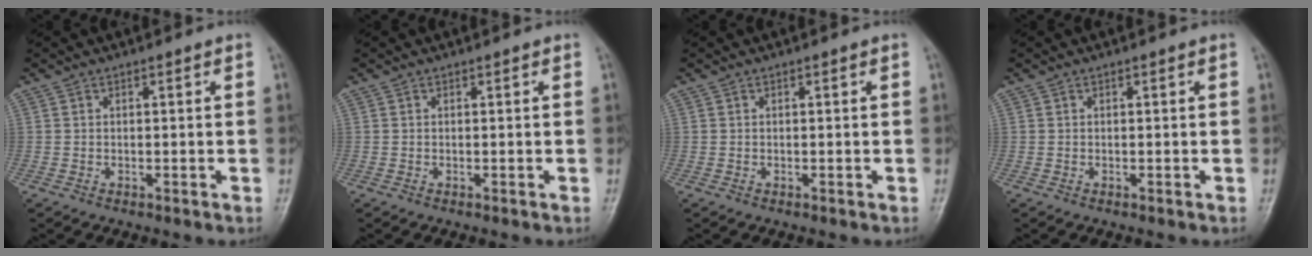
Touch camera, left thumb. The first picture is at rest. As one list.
[{"total": 0.0}, {"total": 0.0}, {"total": 0.0}]